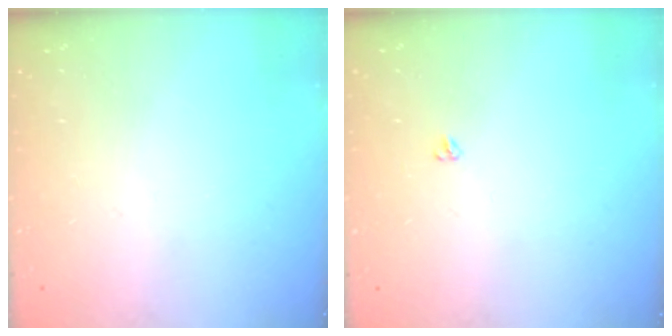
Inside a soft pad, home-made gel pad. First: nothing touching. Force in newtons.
{"total": 3.1, "press": 3.0, "slide": 0.4}